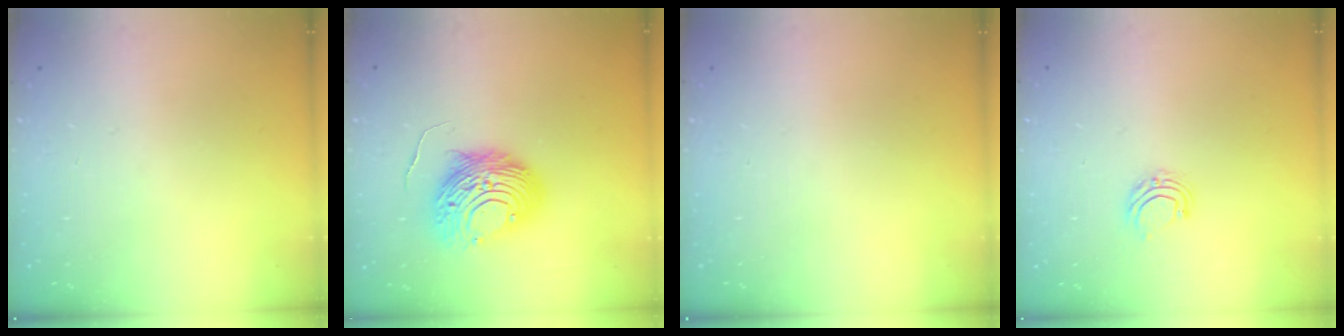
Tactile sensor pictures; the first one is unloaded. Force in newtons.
{"total": 11.2, "press": 11.1, "slide": 1.1}
{"total": 0.0}
{"total": 5.9, "press": 5.9, "slide": 0.4}